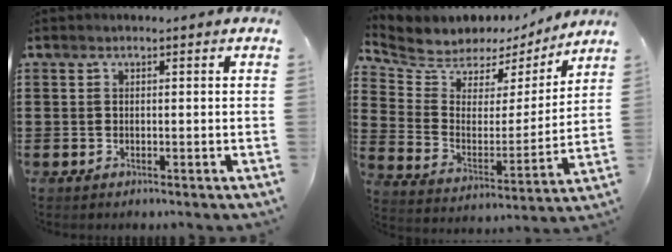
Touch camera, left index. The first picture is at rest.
{"total": 5.7, "force": [5.2, 2.4, -0.5], "torque": [-0.036, -0.043, 0.088]}